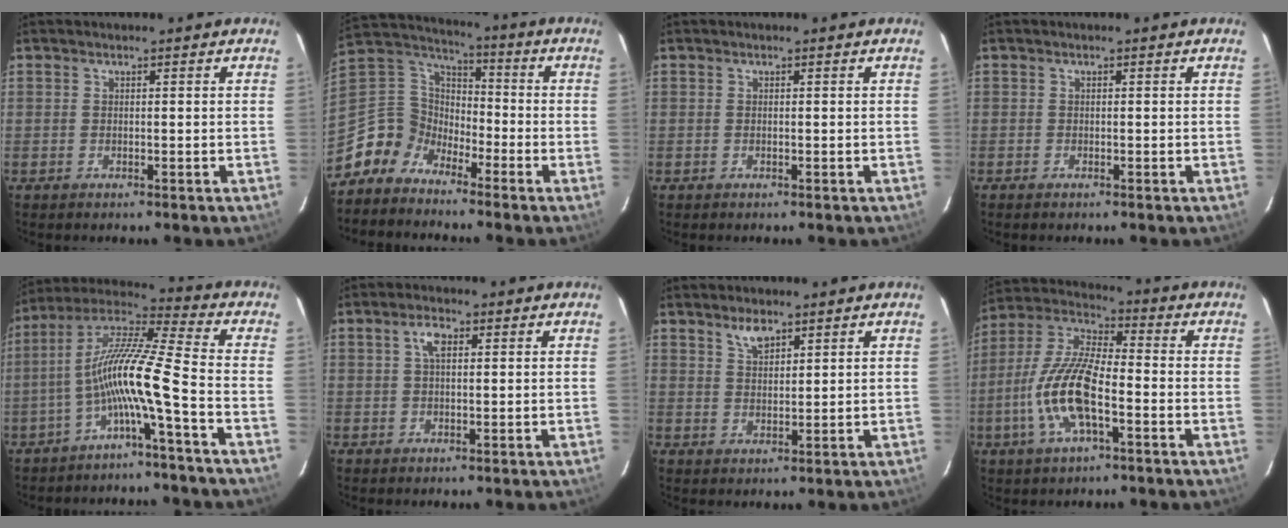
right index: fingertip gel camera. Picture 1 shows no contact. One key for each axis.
{"total": 8.8, "fx": -6.6, "fy": 5.8, "fz": 0.6, "tx": -0.037, "ty": 0.046, "tz": -0.152}
{"total": 0.0}
{"total": 0.6, "fx": -0.5, "fy": 0.3, "fz": 0.1, "tx": -0.005, "ty": -0.002, "tz": -0.011}
{"total": 12.0, "fx": -4.5, "fy": -0.5, "fz": 11.1, "tx": -0.217, "ty": 0.014, "tz": -0.091}
{"total": 3.0, "fx": 0.9, "fy": 1.4, "fz": 2.5, "tx": -0.049, "ty": 0.010, "tz": 0.018}
{"total": 3.5, "fx": 2.6, "fy": 1.4, "fz": 1.9, "tx": -0.033, "ty": 0.003, "tz": 0.050}
{"total": 14.7, "fx": -4.6, "fy": 5.2, "fz": 13.0, "tx": -0.274, "ty": -0.001, "tz": -0.094}